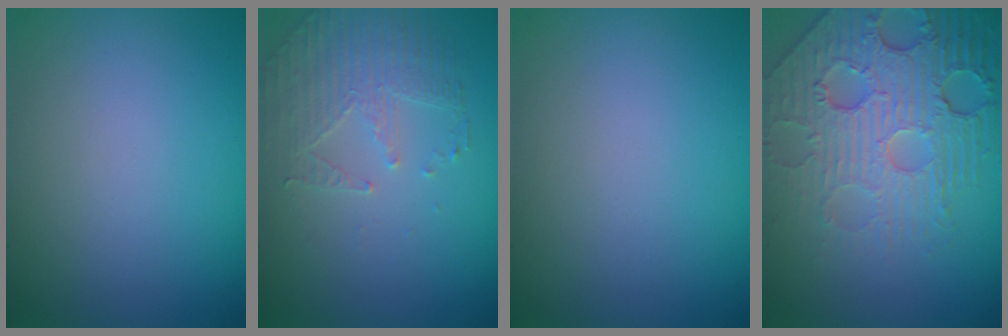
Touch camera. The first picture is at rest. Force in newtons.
{"total": 2.2, "press": 1.8, "slide": 1.2}
{"total": 0.0}
{"total": 7.8, "press": 5.6, "slide": 5.4}